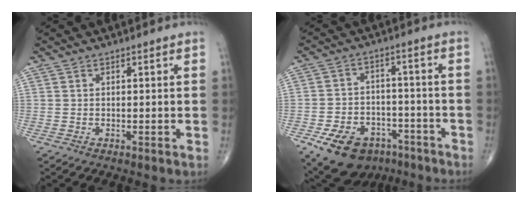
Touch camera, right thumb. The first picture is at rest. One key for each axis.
{"total": 14.9, "fx": -8.5, "fy": 9.9, "fz": 7.1, "tx": -0.100, "ty": 0.052, "tz": -0.126}